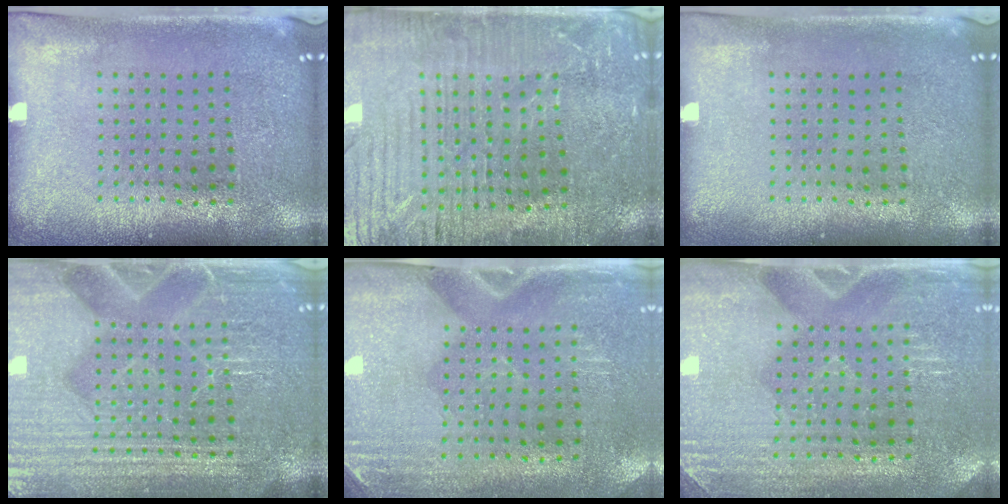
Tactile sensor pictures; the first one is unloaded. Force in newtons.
{"total": 3.5, "press": 3.4, "slide": 0.7}
{"total": 0.0}
{"total": 4.7, "press": 4.6, "slide": 0.6}
{"total": 3.0, "press": 2.6, "slide": 1.5}
{"total": 2.9, "press": 2.9, "slide": 0.3}